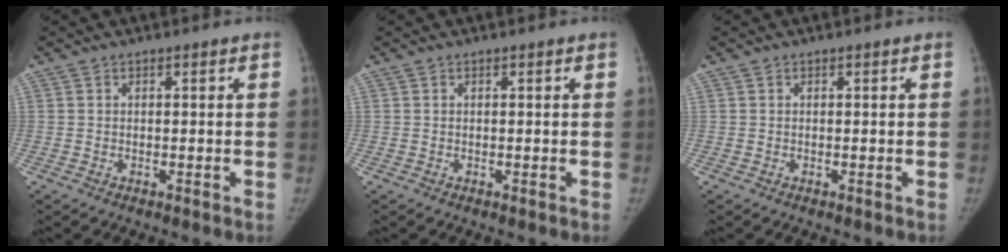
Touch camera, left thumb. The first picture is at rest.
{"total": 0.0}
{"total": 0.0}